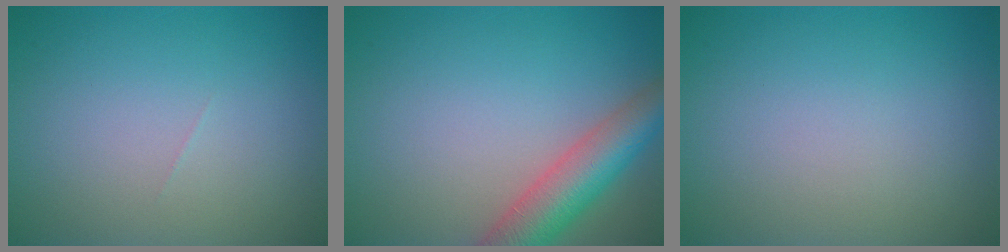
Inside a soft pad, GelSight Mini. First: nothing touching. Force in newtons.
{"total": 5.8, "press": 5.8, "slide": 0.4}
{"total": 0.0}